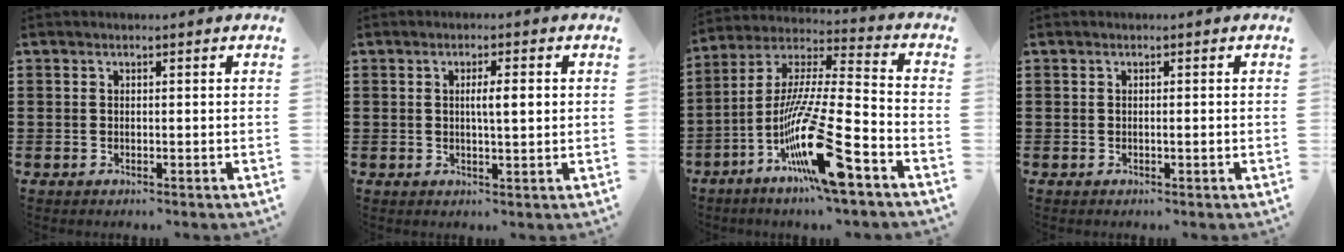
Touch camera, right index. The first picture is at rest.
{"total": 3.5, "force": [0.4, 0.6, 3.4], "torque": [-0.065, 0.001, 0.005]}
{"total": 17.9, "force": [-10.0, 1.5, 14.9], "torque": [-0.310, -0.001, -0.183]}
{"total": 0.8, "force": [-0.3, -0.1, 0.7], "torque": [-0.012, -0.004, -0.004]}